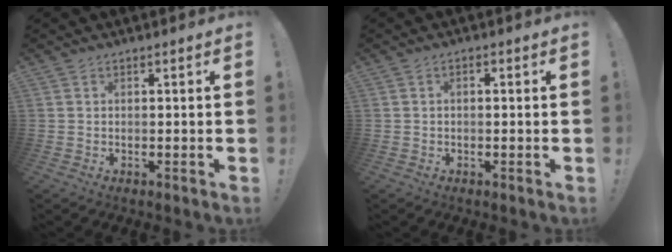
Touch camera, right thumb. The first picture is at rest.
{"total": 1.0, "force": [-0.6, 0.2, 0.7], "torque": [-0.014, 0.004, -0.011]}